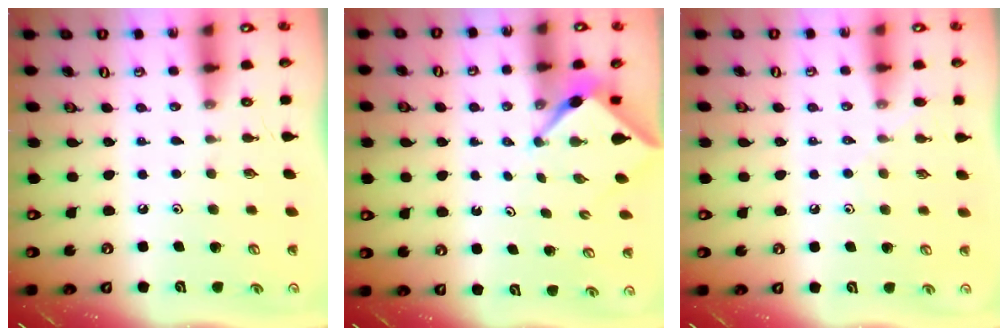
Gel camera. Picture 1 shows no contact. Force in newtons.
{"total": 3.0, "press": 3.0, "slide": 0.3}
{"total": 4.5, "press": 4.5, "slide": 0.8}